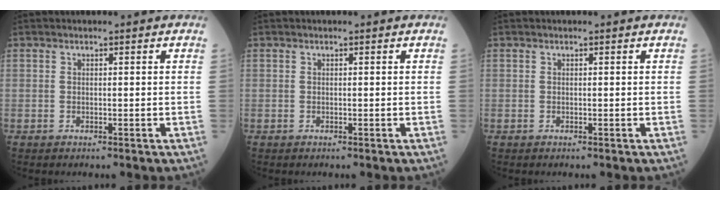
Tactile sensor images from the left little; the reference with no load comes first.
{"total": 0.0}
{"total": 0.0}